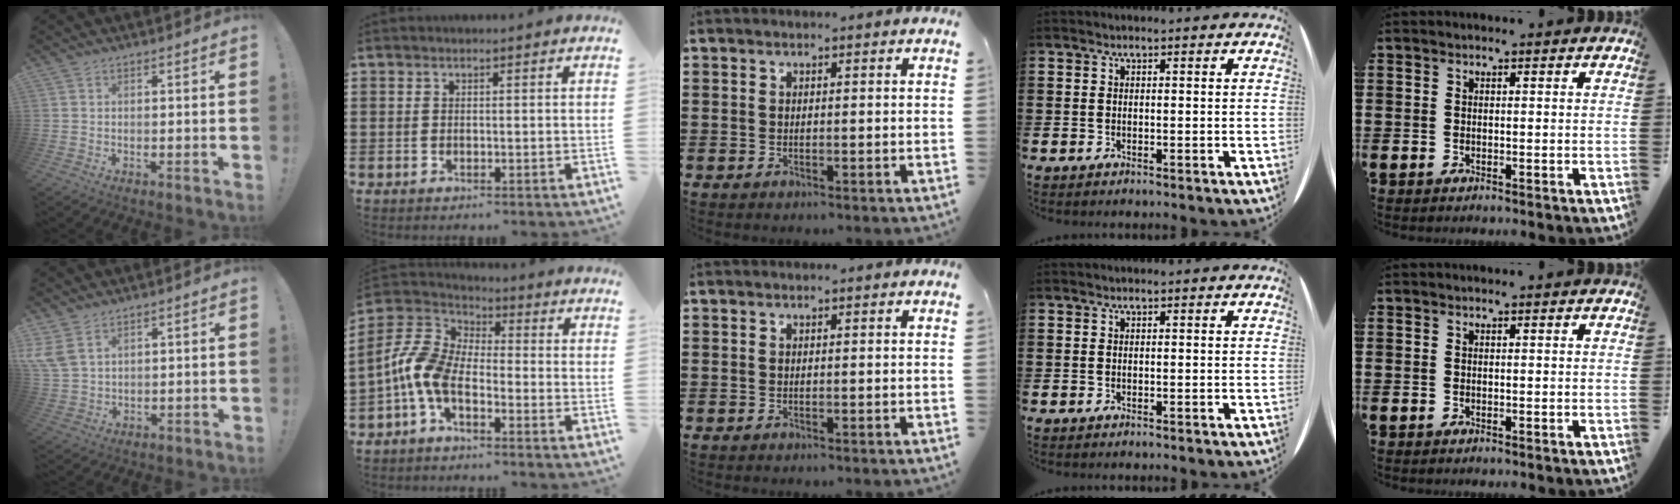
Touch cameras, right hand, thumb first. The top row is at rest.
{"thumb": {"total": 7.0, "force": [4.1, 3.8, 4.2], "torque": [-0.095, -0.014, 0.081]}, "index": {"total": 8.1, "force": [-3.2, 4.2, 6.2], "torque": [-0.179, -0.021, -0.076]}}